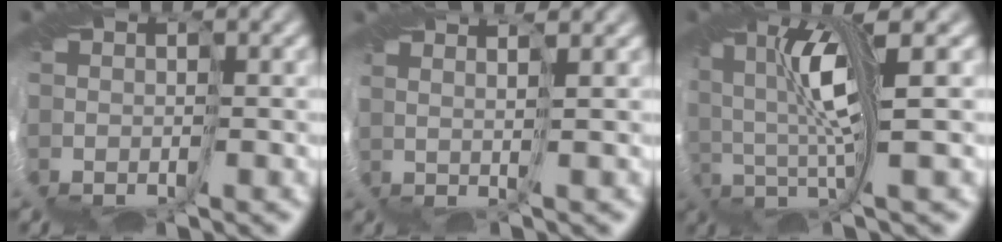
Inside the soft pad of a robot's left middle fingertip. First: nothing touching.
{"total": 4.5, "force": [3.1, 0.9, 3.1], "torque": [-0.022, 0.043, 0.019]}
{"total": 6.7, "force": [1.5, 0.6, 6.5], "torque": [-0.136, 0.013, 0.025]}